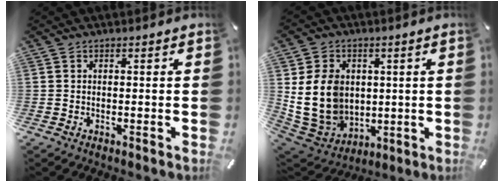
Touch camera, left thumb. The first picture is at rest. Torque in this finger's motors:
{"motor_torque": [0.86, 0.99, 1.57, -1.18, 0.26]}